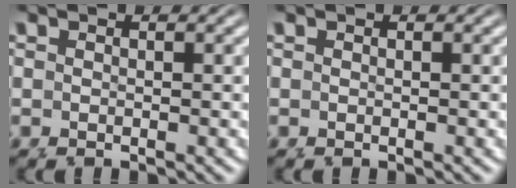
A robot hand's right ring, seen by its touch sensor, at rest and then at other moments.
{"total": 1.5, "force": [-0.3, -1.4, -0.5], "torque": [0.017, -0.011, 0.007]}